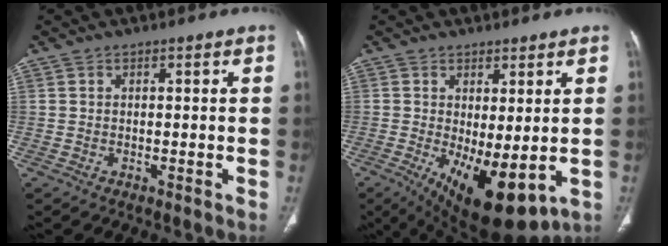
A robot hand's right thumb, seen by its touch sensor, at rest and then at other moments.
{"total": 12.6, "force": [-2.4, 5.1, 11.3], "torque": [-0.173, -0.023, -0.014]}